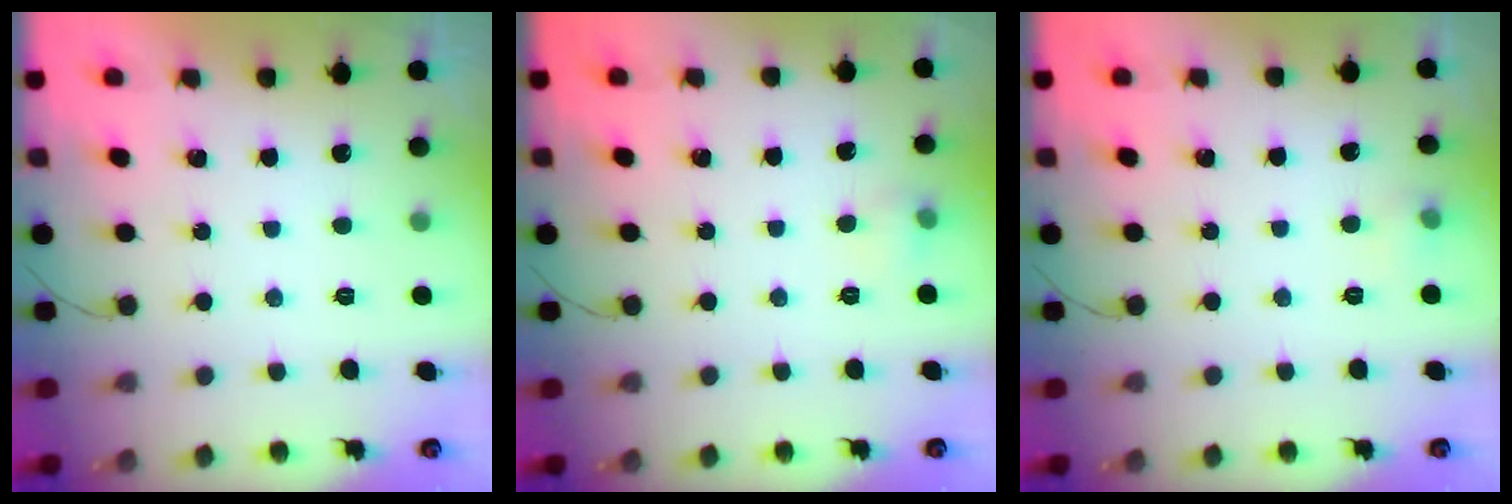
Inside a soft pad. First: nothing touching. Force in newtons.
{"total": 5.0, "press": 3.7, "slide": 3.5}
{"total": 3.6, "press": 3.3, "slide": 1.4}